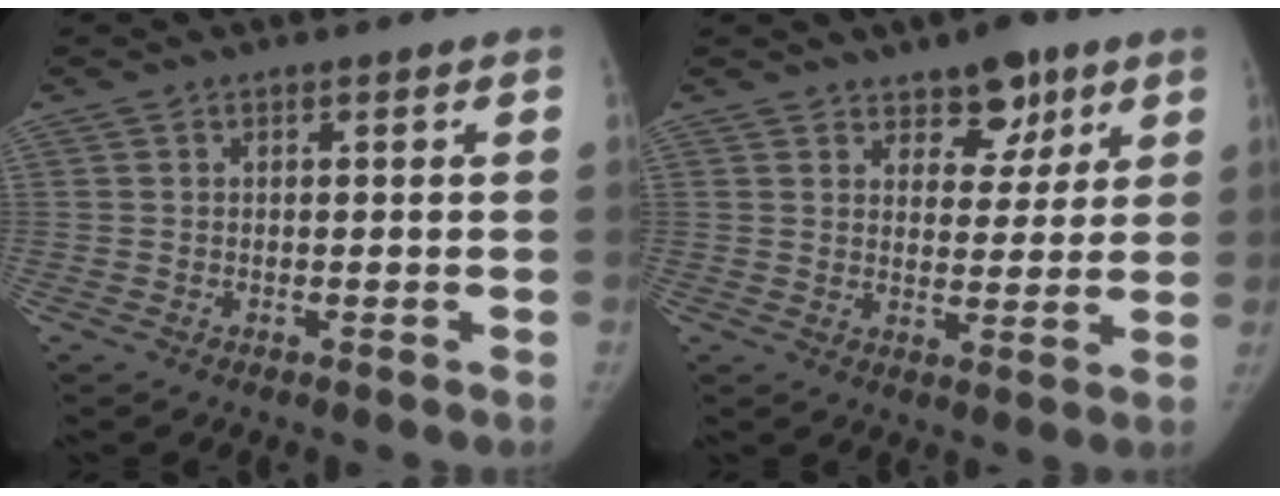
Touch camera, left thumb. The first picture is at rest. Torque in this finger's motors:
{"motor_torque": [-0.13, 0.12, 0.00, 0.01, -0.02]}